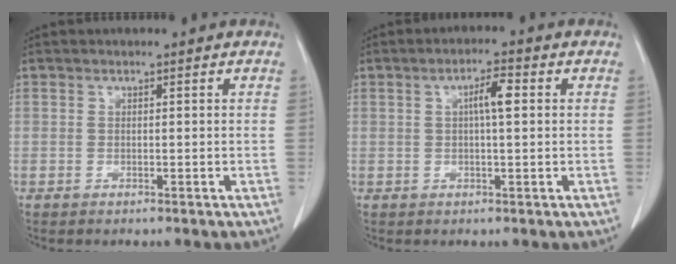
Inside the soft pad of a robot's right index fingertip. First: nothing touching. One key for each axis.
{"total": 3.7, "fx": 0.7, "fy": 0.6, "fz": 3.6, "tx": -0.064, "ty": 0.007, "tz": 0.009}